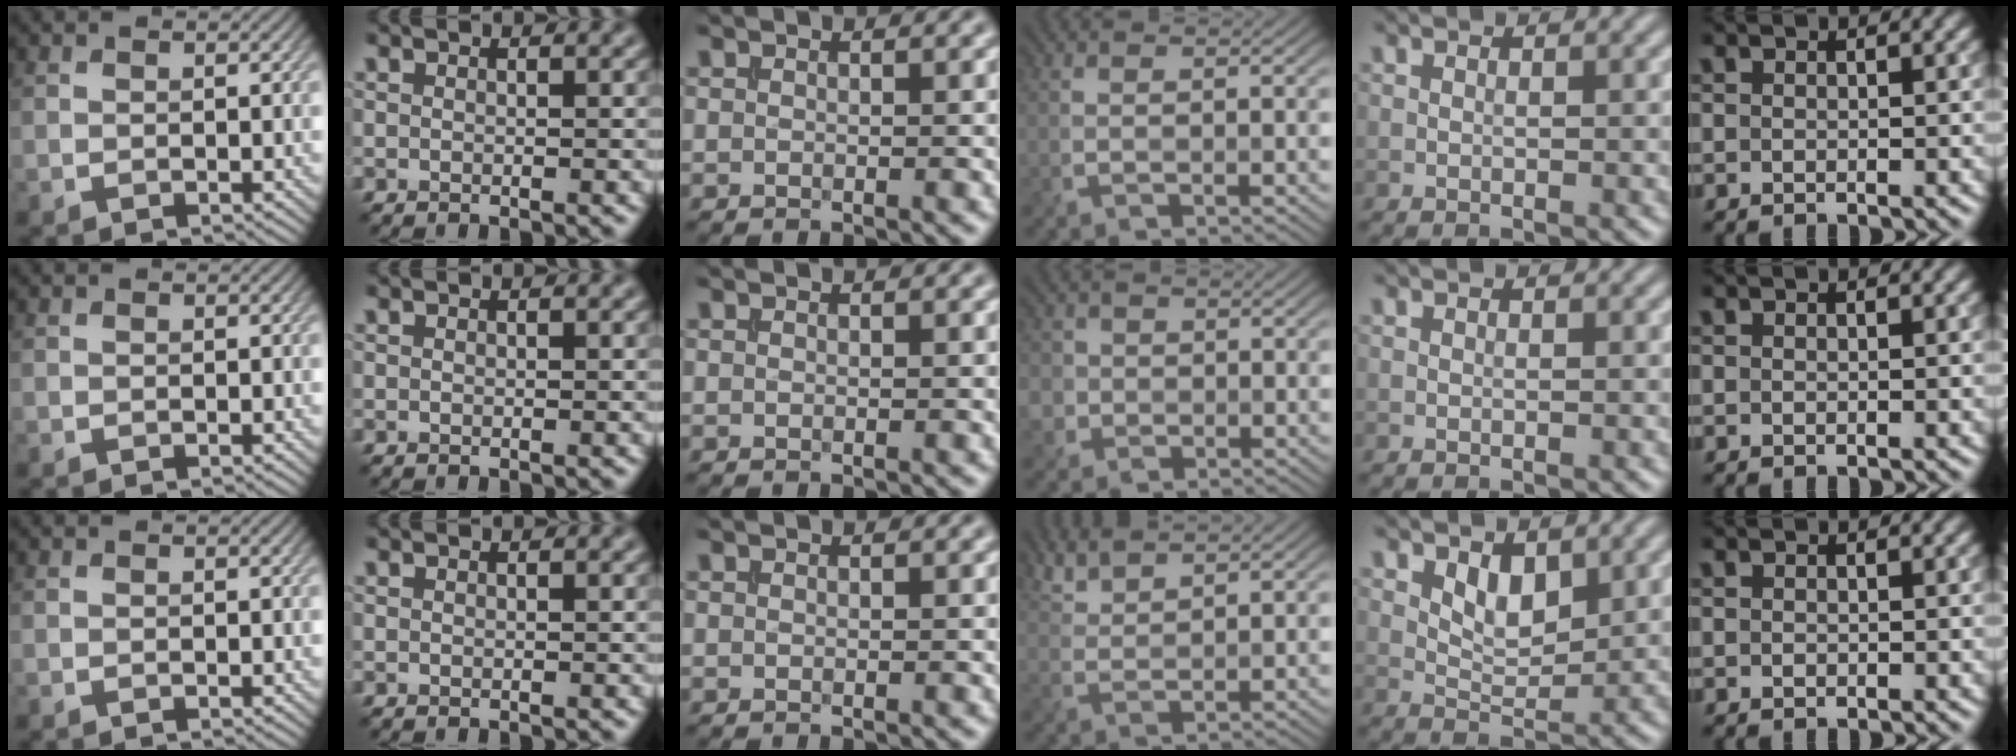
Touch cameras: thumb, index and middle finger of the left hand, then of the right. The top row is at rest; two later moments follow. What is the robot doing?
{"motion": "extract", "object": "file holder"}